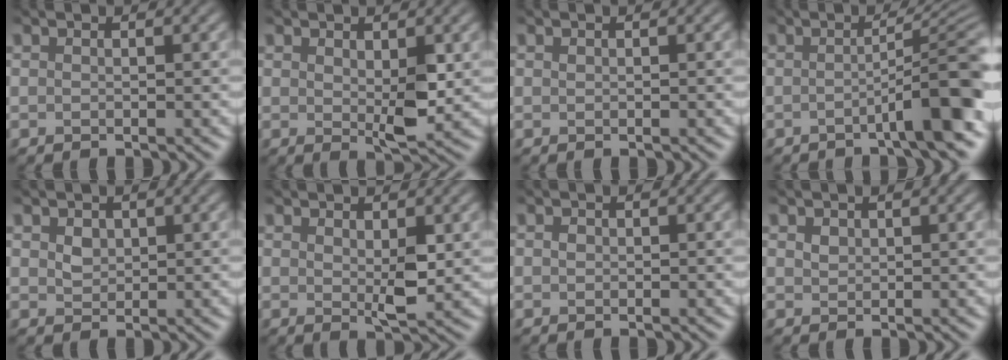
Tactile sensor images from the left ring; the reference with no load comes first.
{"total": 3.3, "force": [0.5, 1.5, 2.9], "torque": [-0.049, -0.009, 0.014]}
{"total": 0.0}
{"total": 6.9, "force": [-1.8, 0.9, 6.6], "torque": [-0.081, 0.015, -0.041]}
{"total": 1.4, "force": [0.6, 1.1, 0.6], "torque": [-0.013, 0.000, 0.013]}
{"total": 2.6, "force": [0.4, 1.1, 2.4], "torque": [-0.042, -0.008, 0.011]}
{"total": 0.5, "force": [0.0, 0.5, 0.2], "torque": [-0.001, -0.004, -0.001]}
{"total": 0.9, "force": [0.5, 0.7, 0.3], "torque": [-0.007, -0.001, 0.010]}